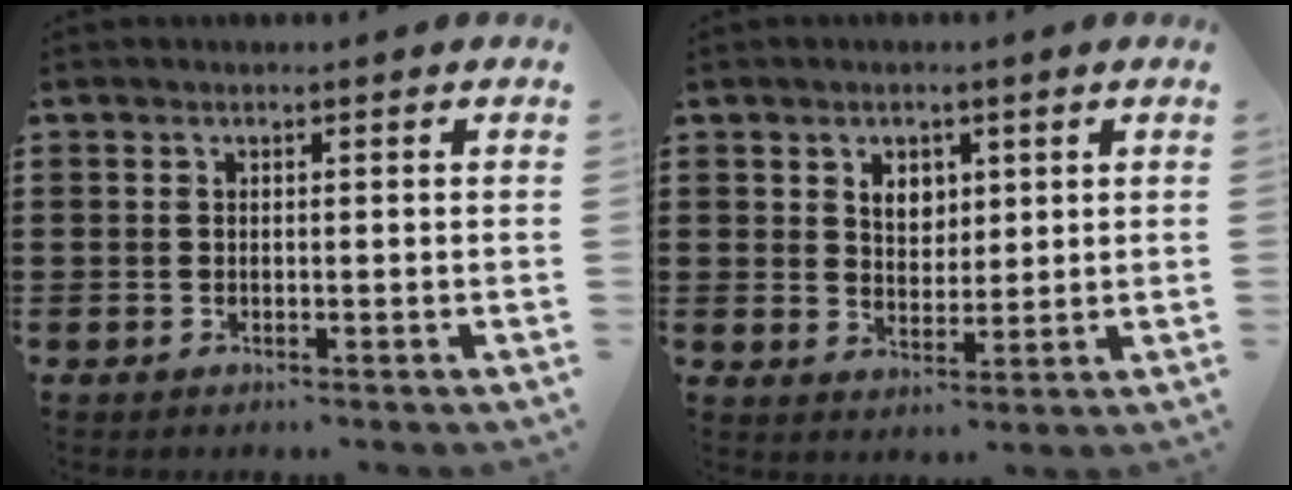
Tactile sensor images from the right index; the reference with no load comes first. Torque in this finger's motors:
{"motor_torque": [-0.02, 0.05, 0.09, 0.04]}